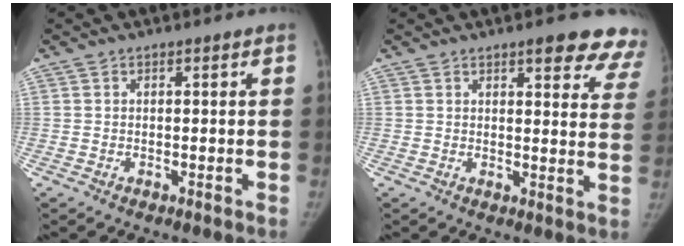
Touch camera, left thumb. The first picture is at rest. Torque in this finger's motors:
{"motor_torque": [0.50, -0.41, 0.78, -0.75, 0.12]}